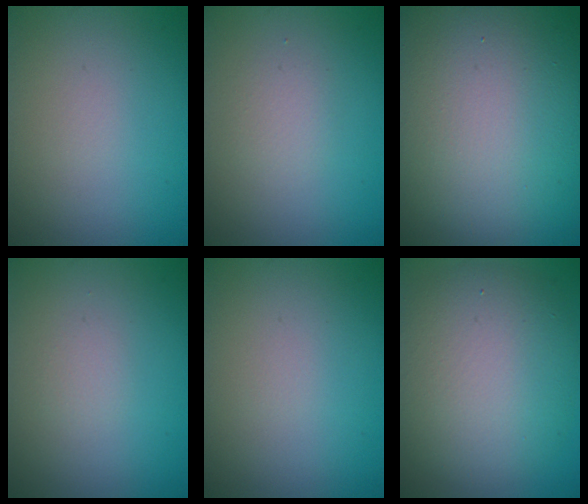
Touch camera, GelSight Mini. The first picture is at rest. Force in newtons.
{"total": 1.3, "press": 1.3, "slide": 0.1}
{"total": 22.9, "press": 22.9, "slide": 1.3}
{"total": 0.6, "press": 0.6, "slide": 0.0}
{"total": 0.0}
{"total": 8.9, "press": 8.9, "slide": 0.5}